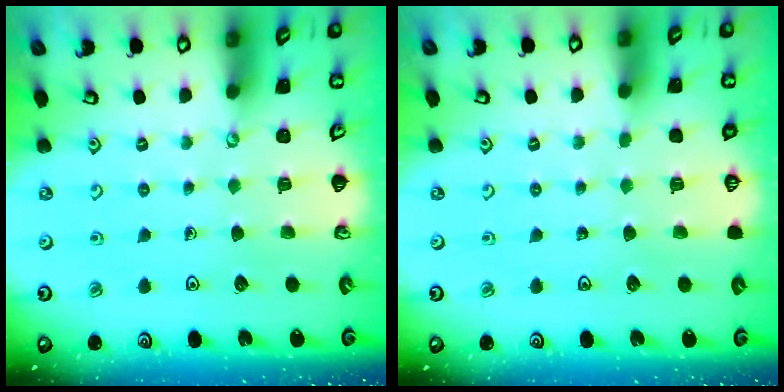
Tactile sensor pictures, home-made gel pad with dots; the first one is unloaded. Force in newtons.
{"total": 0.0}